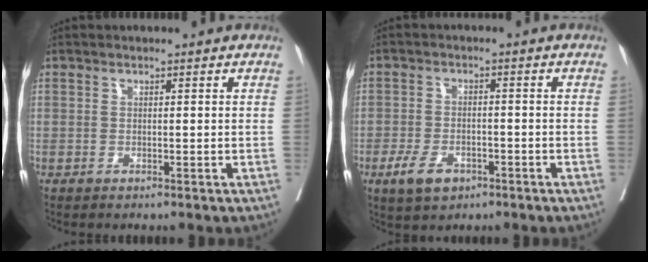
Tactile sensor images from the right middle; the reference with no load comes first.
{"total": 5.2, "force": [-2.9, 2.8, 3.2], "torque": [-0.065, 0.000, -0.046]}